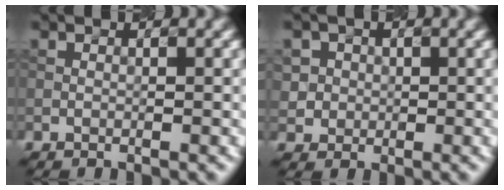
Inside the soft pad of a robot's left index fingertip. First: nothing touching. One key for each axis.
{"total": 3.2, "fx": 0.8, "fy": 3.0, "fz": 0.9, "tx": -0.016, "ty": 0.004, "tz": 0.023}